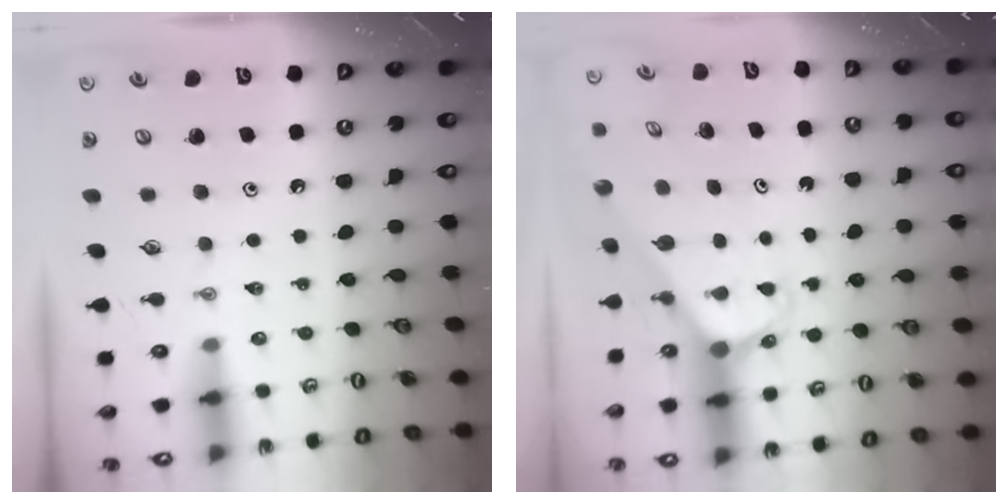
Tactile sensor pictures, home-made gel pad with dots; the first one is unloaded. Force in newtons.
{"total": 1.9, "press": 1.9, "slide": 0.1}